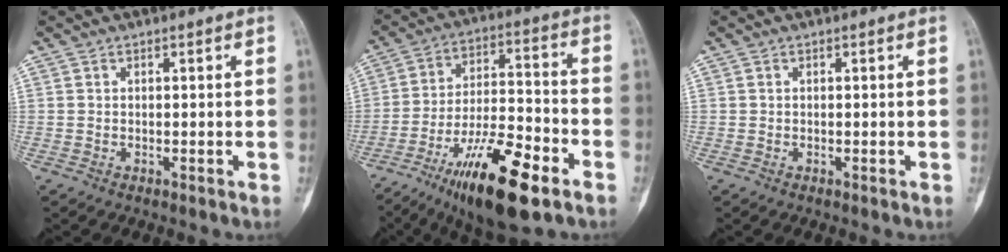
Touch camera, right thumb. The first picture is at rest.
{"total": 19.4, "force": [-10.8, 5.6, 15.0], "torque": [-0.267, 0.049, -0.185]}
{"total": 0.0}